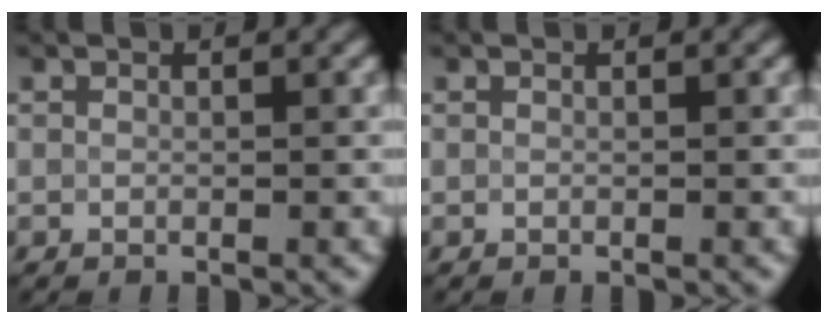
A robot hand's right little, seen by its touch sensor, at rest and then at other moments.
{"total": 0.0}